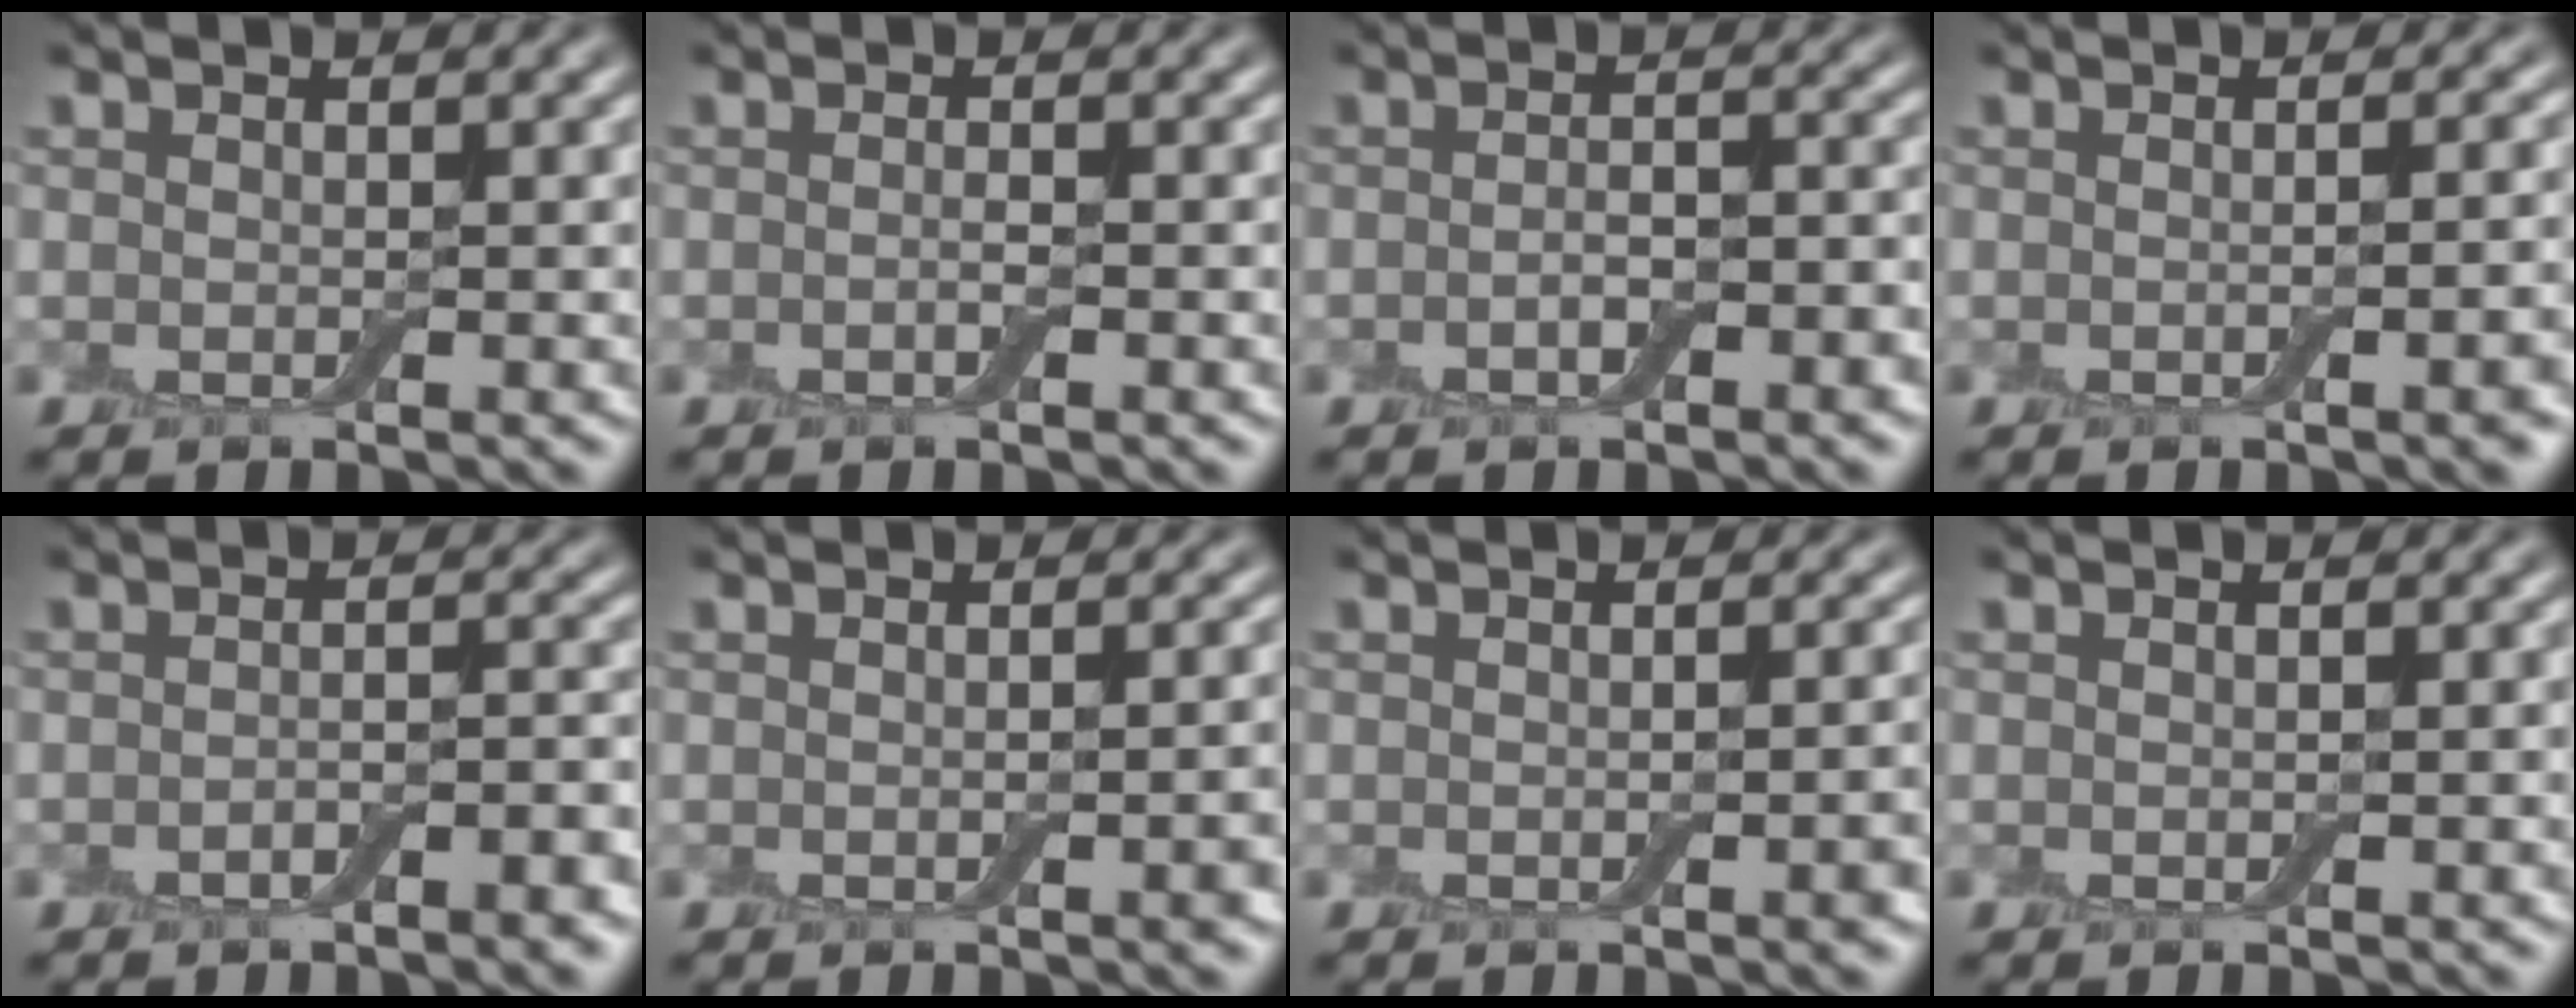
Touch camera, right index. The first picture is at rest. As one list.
[{"total": 0.8, "force": [-0.3, 0.2, 0.7], "torque": [-0.015, -0.001, -0.007]}, {"total": 2.8, "force": [-1.0, 1.2, 2.3], "torque": [-0.042, -0.001, -0.017]}, {"total": 4.6, "force": [-0.8, 1.9, 4.1], "torque": [-0.021, 0.009, -0.011]}, {"total": 2.8, "force": [-1.4, 0.9, 2.3], "torque": [-0.039, 0.002, -0.024]}, {"total": 2.7, "force": [-0.4, 0.7, 2.5], "torque": [-0.023, 0.003, -0.003]}, {"total": 2.5, "force": [-0.4, 0.6, 2.4], "torque": [-0.023, 0.002, -0.004]}, {"total": 0.0}]